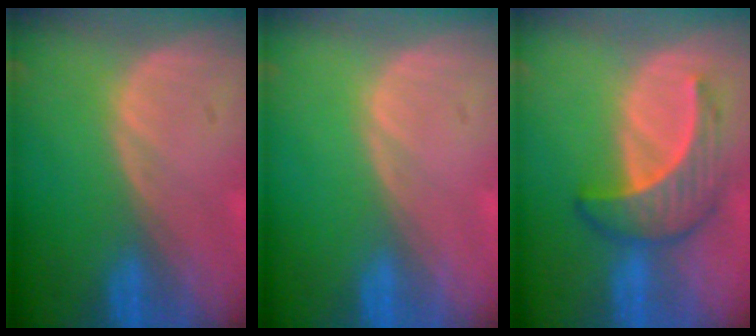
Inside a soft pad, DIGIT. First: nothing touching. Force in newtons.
{"total": 0.0}
{"total": 6.4, "press": 6.2, "slide": 1.7}